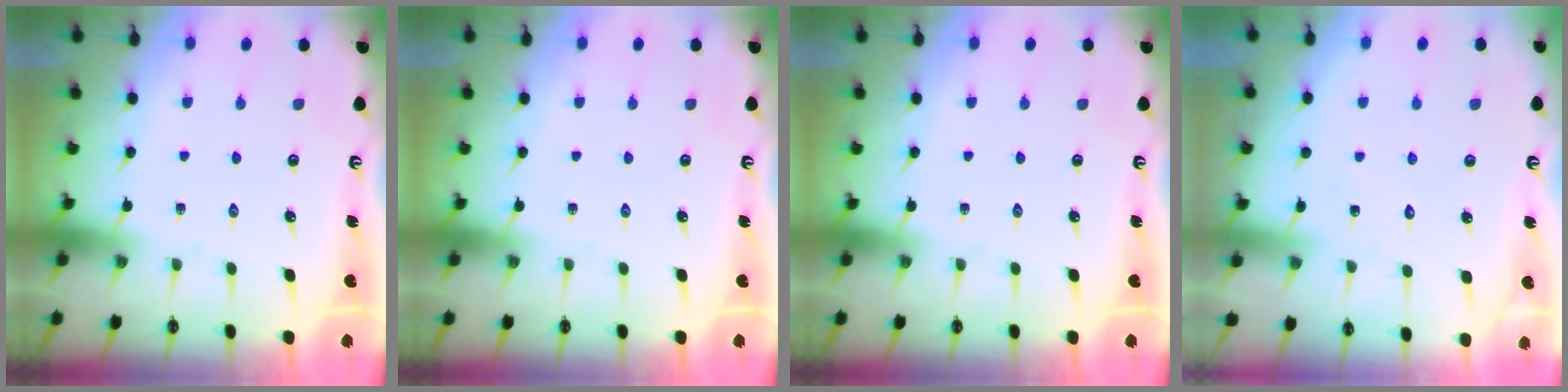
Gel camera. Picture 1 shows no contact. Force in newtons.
{"total": 0.0}
{"total": 0.0}
{"total": 4.6, "press": 4.5, "slide": 0.4}